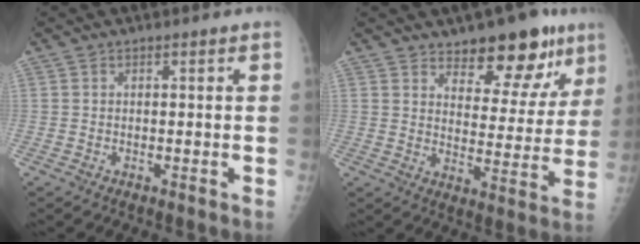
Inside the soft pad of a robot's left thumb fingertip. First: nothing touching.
{"total": 13.9, "force": [9.5, 6.3, 8.0], "torque": [-0.048, -0.059, 0.138]}